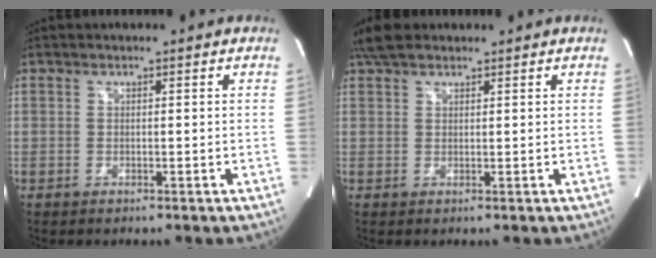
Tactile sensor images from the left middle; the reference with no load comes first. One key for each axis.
{"total": 3.9, "fx": 3.2, "fy": 1.7, "fz": 1.6, "tx": -0.040, "ty": 0.020, "tz": 0.061}